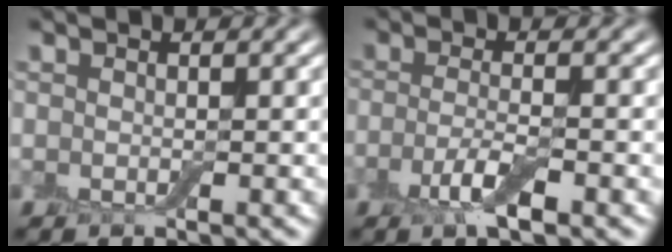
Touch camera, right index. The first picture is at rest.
{"total": 3.0, "force": [-1.3, 0.8, 2.6], "torque": [-0.056, -0.002, -0.029]}